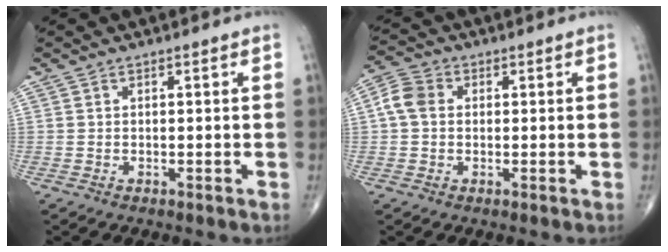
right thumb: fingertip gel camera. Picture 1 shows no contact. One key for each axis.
{"total": 5.0, "fx": 0.5, "fy": 3.9, "fz": 3.1, "tx": -0.064, "ty": 0.016, "tz": 0.003}